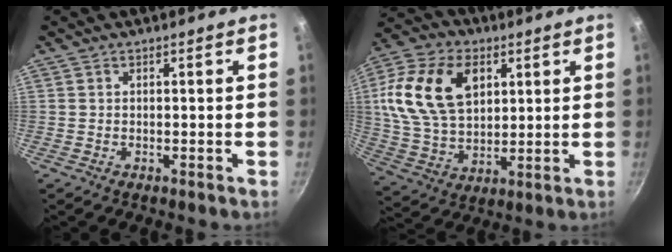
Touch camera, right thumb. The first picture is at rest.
{"total": 19.6, "force": [5.4, 12.9, 13.7], "torque": [-0.246, -0.005, 0.101]}